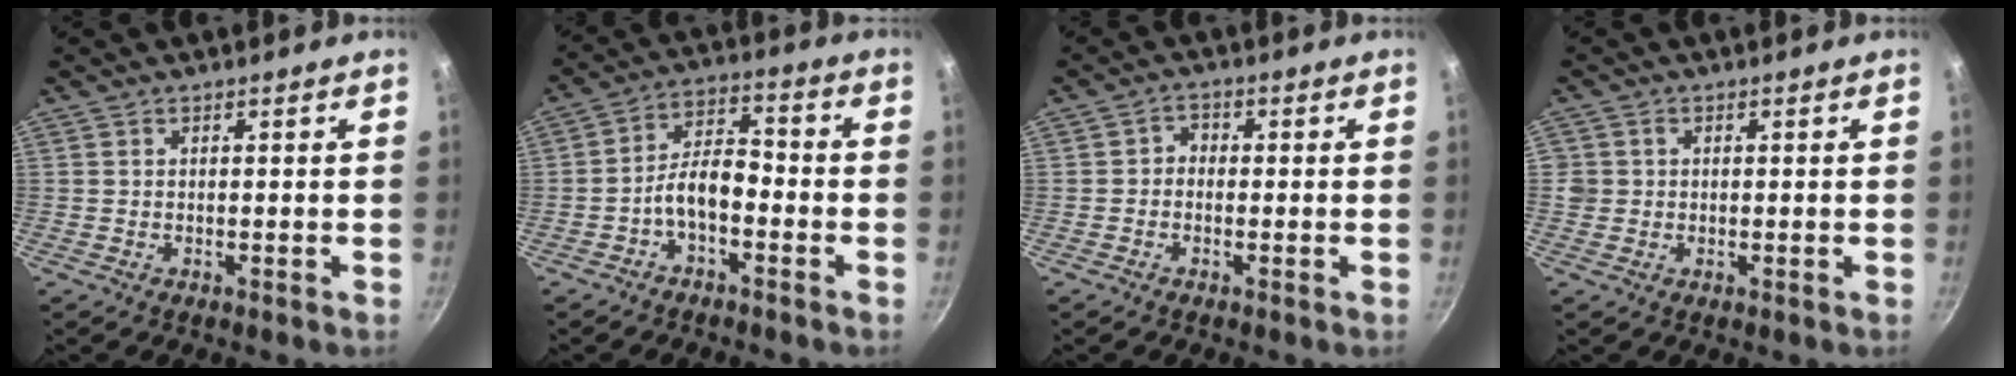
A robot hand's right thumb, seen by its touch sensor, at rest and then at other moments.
{"total": 7.2, "force": [-3.1, 3.7, 5.3], "torque": [-0.085, 0.047, -0.061]}
{"total": 2.1, "force": [-0.6, 1.8, 1.0], "torque": [-0.009, 0.011, -0.017]}
{"total": 2.1, "force": [0.0, 2.0, 0.6], "torque": [-0.001, 0.008, -0.002]}